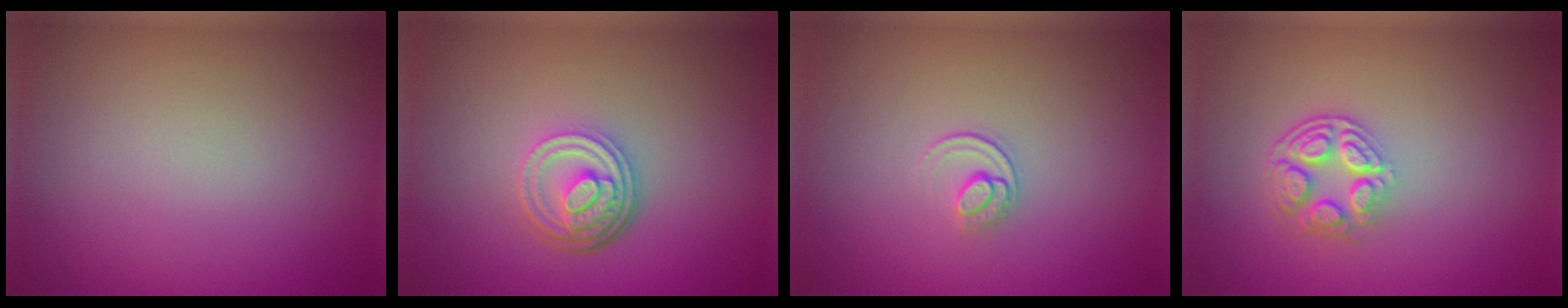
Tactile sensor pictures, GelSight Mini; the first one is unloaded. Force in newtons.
{"total": 4.7, "press": 3.4, "slide": 3.2}
{"total": 1.4, "press": 0.9, "slide": 1.0}
{"total": 4.1, "press": 3.1, "slide": 2.7}